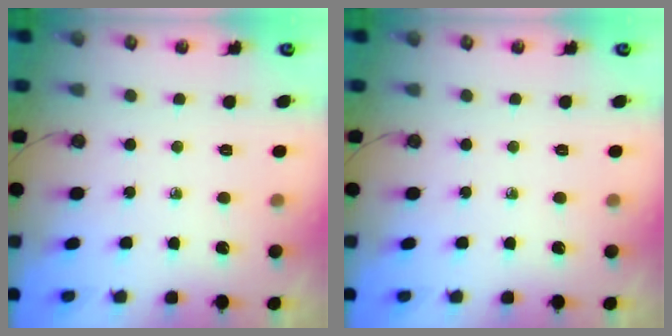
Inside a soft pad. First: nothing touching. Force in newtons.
{"total": 0.0}